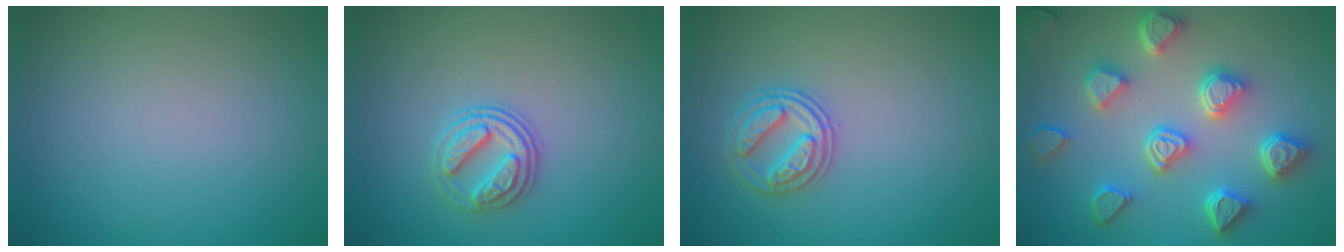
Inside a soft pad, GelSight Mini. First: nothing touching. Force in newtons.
{"total": 2.7, "press": 2.5, "slide": 1.0}
{"total": 2.7, "press": 2.6, "slide": 0.3}
{"total": 6.9, "press": 5.7, "slide": 3.9}